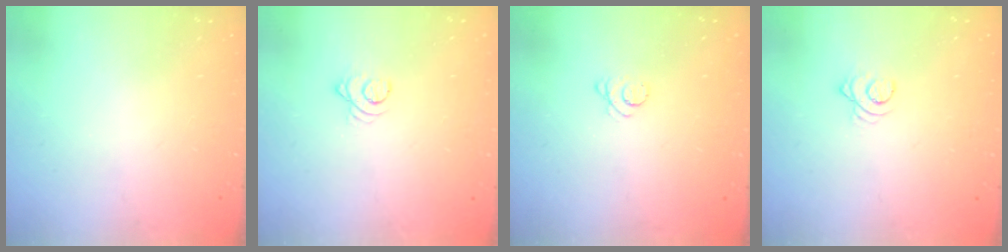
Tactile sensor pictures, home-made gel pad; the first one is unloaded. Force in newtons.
{"total": 2.7, "press": 2.7, "slide": 0.3}
{"total": 2.8, "press": 2.8, "slide": 0.4}
{"total": 2.5, "press": 2.5, "slide": 0.3}